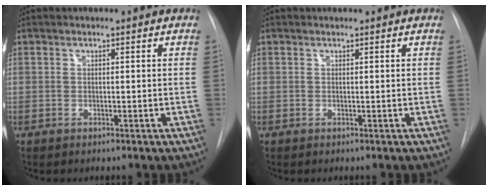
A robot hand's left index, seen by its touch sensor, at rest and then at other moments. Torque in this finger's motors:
{"motor_torque": [-0.02, 0.03, 0.00, 0.00]}